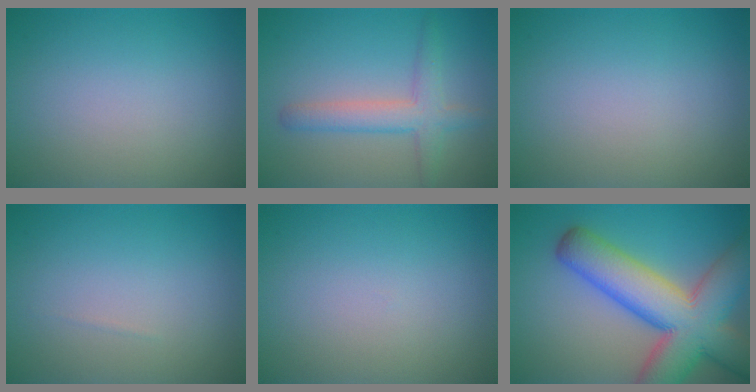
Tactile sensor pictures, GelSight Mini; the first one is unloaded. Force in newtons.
{"total": 3.5, "press": 3.5, "slide": 0.2}
{"total": 0.0}
{"total": 0.0}
{"total": 0.0}
{"total": 12.5, "press": 12.5, "slide": 0.6}